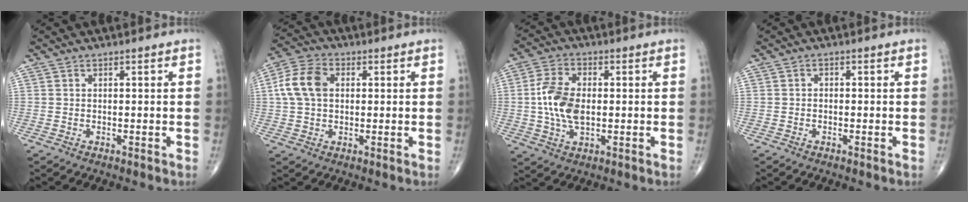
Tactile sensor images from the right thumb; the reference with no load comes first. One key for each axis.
{"total": 8.9, "fx": 1.3, "fy": 6.2, "fz": 6.3, "tx": -0.125, "ty": 0.019, "tz": 0.021}
{"total": 9.7, "fx": 0.0, "fy": 5.6, "fz": 8.0, "tx": -0.162, "ty": 0.005, "tz": -0.001}
{"total": 0.8, "fx": -0.2, "fy": 0.6, "fz": 0.4, "tx": -0.001, "ty": 0.003, "tz": -0.008}